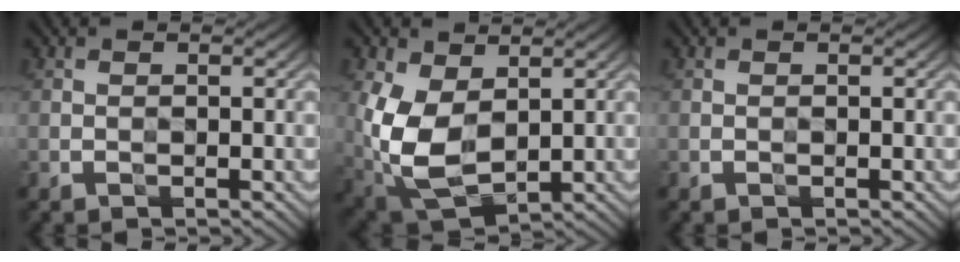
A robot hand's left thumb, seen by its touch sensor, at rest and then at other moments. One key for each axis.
{"total": 12.2, "fx": 1.0, "fy": 7.8, "fz": 9.3, "tx": -0.248, "ty": -0.013, "tz": 0.025}
{"total": 0.0}